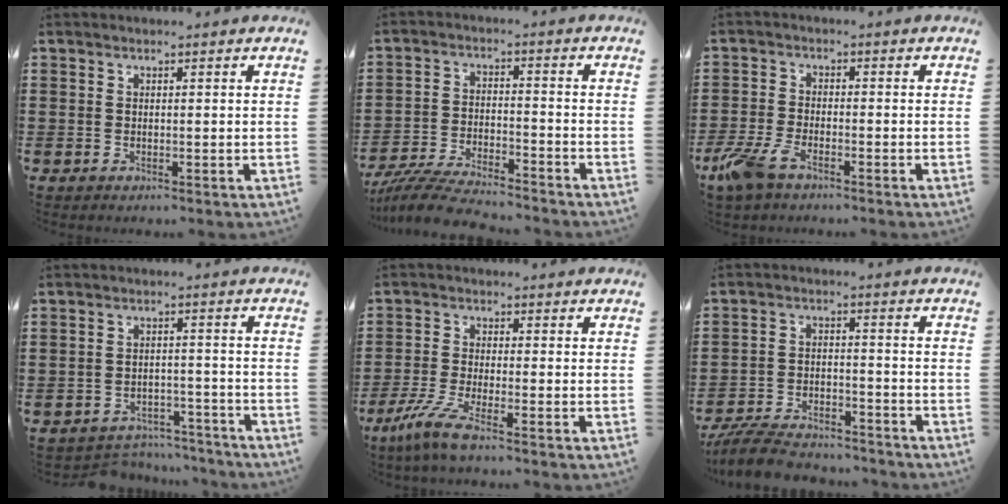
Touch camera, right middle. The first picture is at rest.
{"total": 7.4, "force": [-6.9, 0.9, 2.4], "torque": [-0.049, 0.007, -0.134]}
{"total": 5.6, "force": [-3.7, 1.9, 3.7], "torque": [-0.101, -0.008, -0.076]}
{"total": 4.2, "force": [-4.1, 0.8, 0.0], "torque": [-0.004, 0.007, -0.088]}
{"total": 5.4, "force": [-3.7, 0.3, 3.9], "torque": [-0.105, -0.020, -0.077]}
{"total": 7.2, "force": [-6.7, 1.3, 2.2], "torque": [-0.046, 0.012, -0.130]}